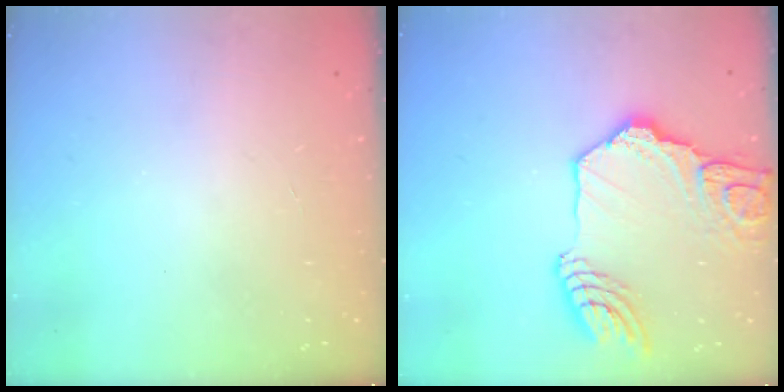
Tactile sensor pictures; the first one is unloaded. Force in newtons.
{"total": 20.0, "press": 19.8, "slide": 2.6}